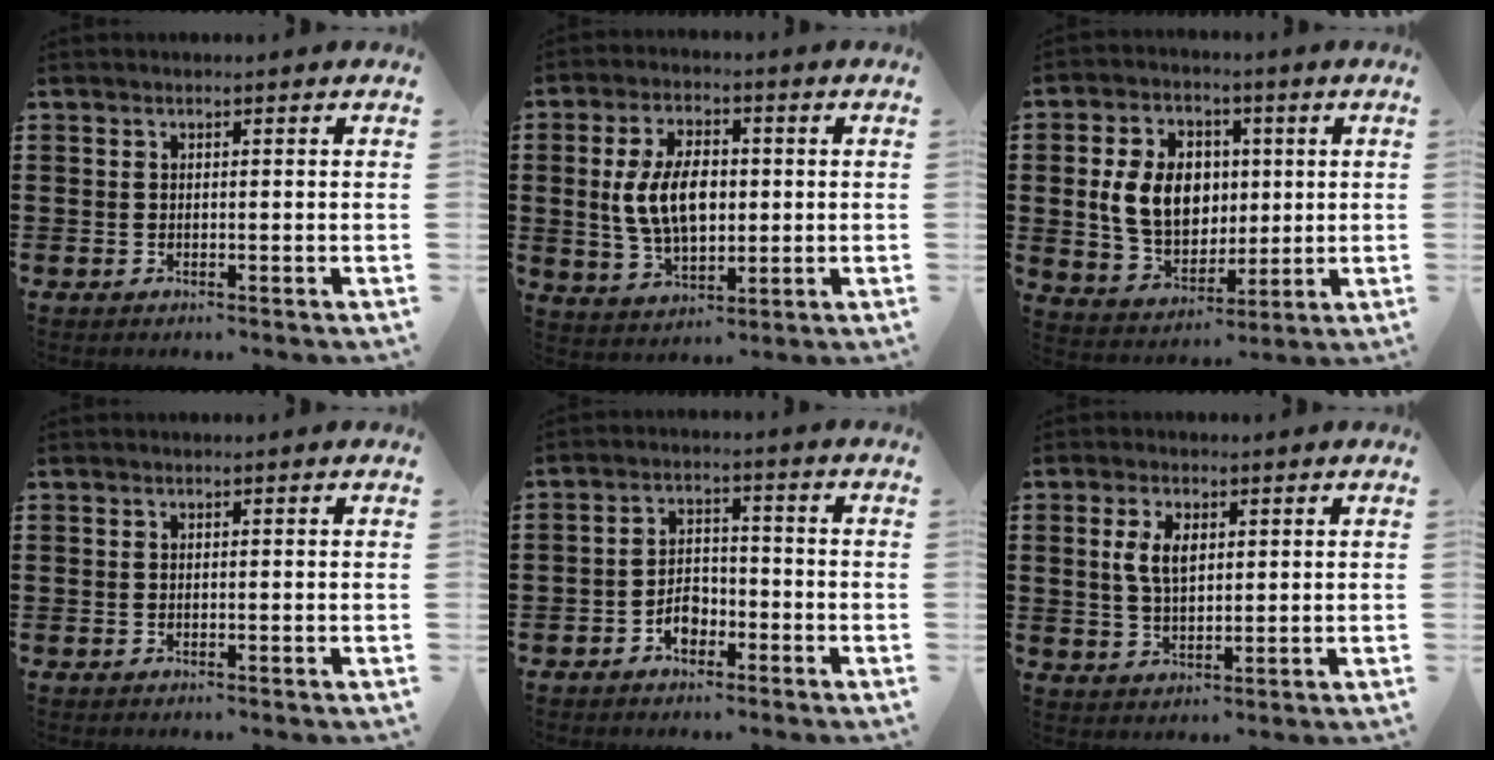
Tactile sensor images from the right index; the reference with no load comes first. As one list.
[{"total": 9.0, "force": [0.4, 5.2, 7.3], "torque": [-0.155, 0.007, 0.002]}, {"total": 10.0, "force": [1.1, 7.6, 6.4], "torque": [-0.140, 0.016, 0.018]}, {"total": 0.0}, {"total": 3.8, "force": [-2.3, 2.3, 2.0], "torque": [-0.040, 0.004, -0.044]}, {"total": 4.8, "force": [1.2, 2.4, 3.9], "torque": [-0.083, 0.010, 0.019]}]